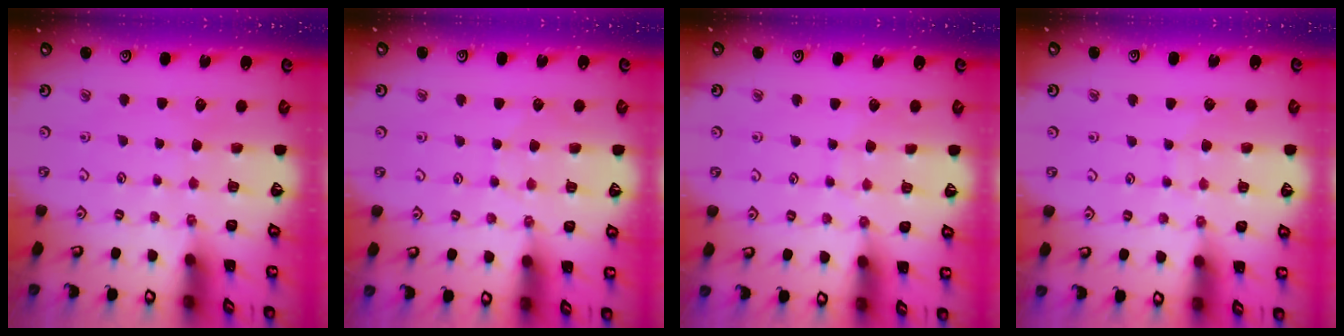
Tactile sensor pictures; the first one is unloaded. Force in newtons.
{"total": 4.7, "press": 4.7, "slide": 0.5}
{"total": 6.3, "press": 6.2, "slide": 0.5}
{"total": 4.9, "press": 4.8, "slide": 0.4}